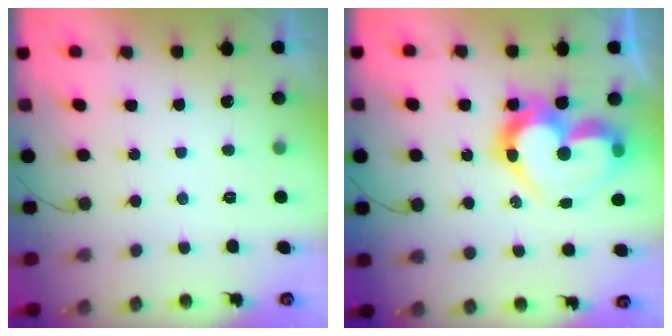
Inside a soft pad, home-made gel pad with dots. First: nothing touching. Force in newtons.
{"total": 17.7, "press": 17.6, "slide": 1.9}